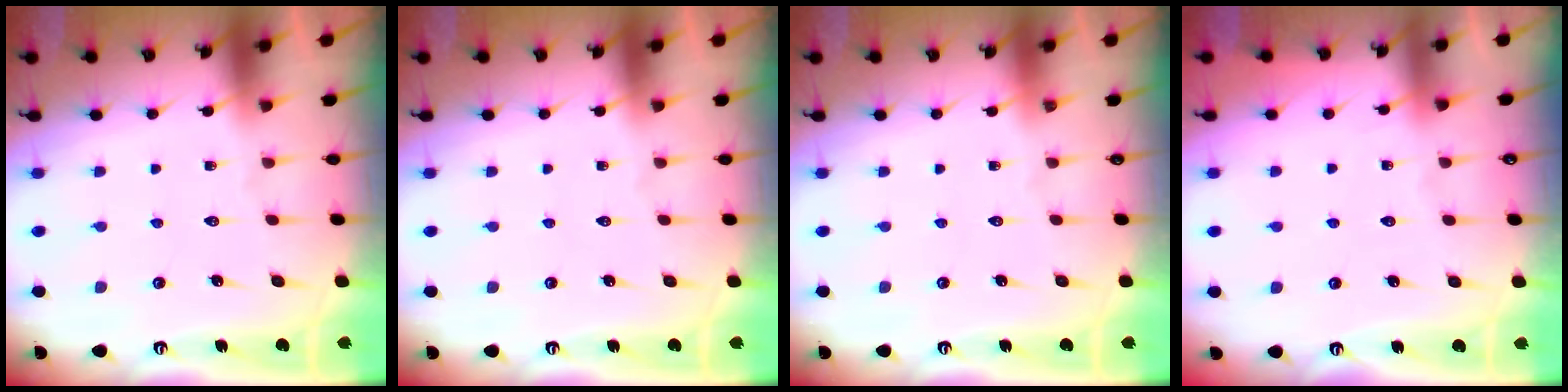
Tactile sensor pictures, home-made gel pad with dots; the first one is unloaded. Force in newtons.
{"total": 0.0}
{"total": 0.0}
{"total": 4.2, "press": 4.2, "slide": 0.7}